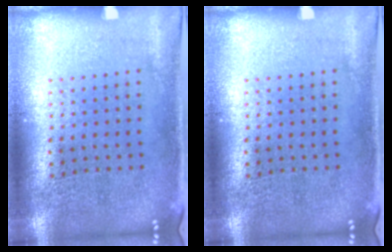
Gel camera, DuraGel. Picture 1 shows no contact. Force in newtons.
{"total": 0.0}